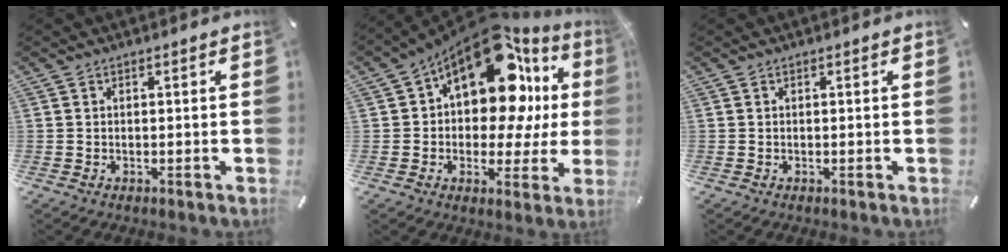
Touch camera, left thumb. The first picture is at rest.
{"total": 20.0, "force": [8.3, 10.6, 14.8], "torque": [-0.225, -0.071, 0.130]}
{"total": 0.0}